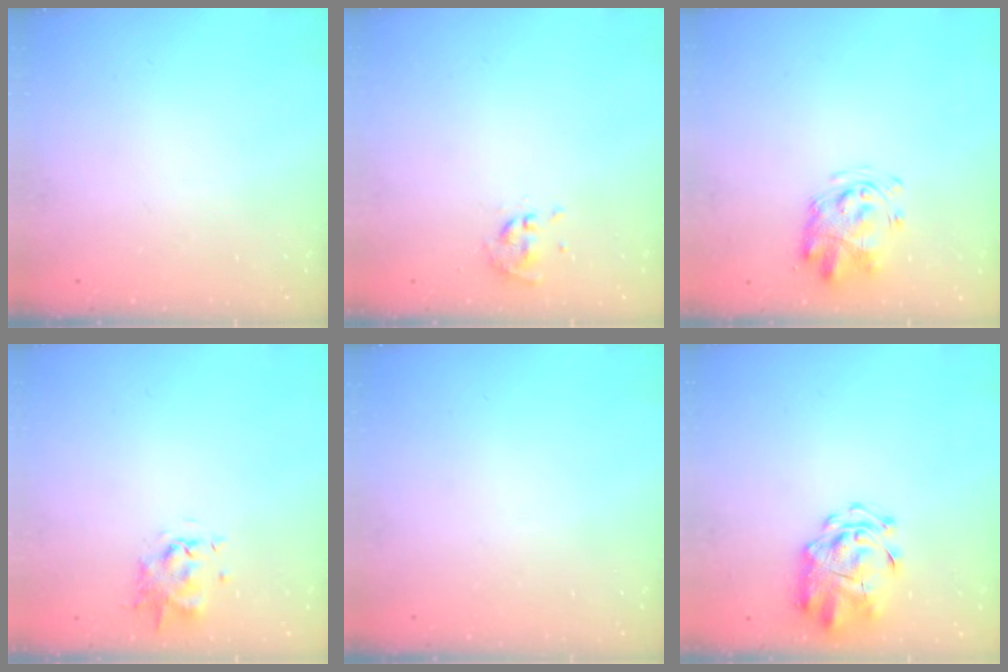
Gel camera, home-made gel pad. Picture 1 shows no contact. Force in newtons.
{"total": 0.6, "press": 0.5, "slide": 0.1}
{"total": 3.4, "press": 3.4, "slide": 0.8}
{"total": 1.0, "press": 0.9, "slide": 0.3}
{"total": 0.0}
{"total": 3.6, "press": 3.3, "slide": 1.3}